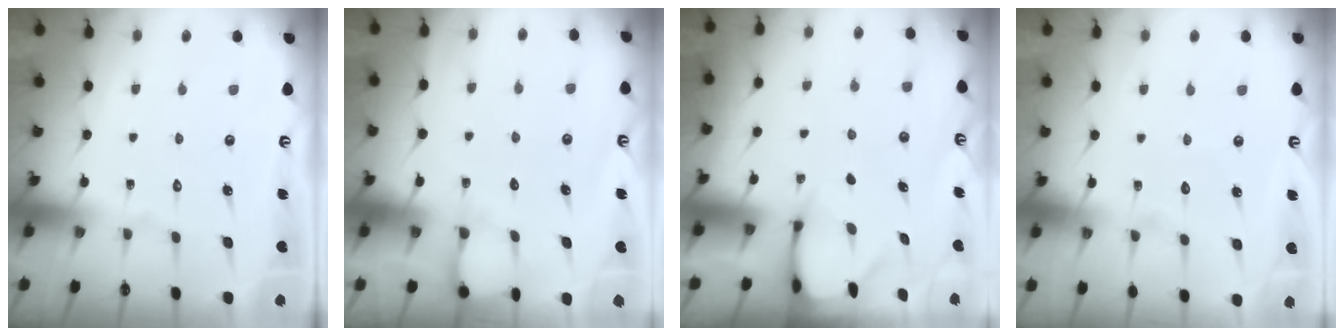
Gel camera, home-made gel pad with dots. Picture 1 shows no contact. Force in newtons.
{"total": 5.1, "press": 5.0, "slide": 0.5}
{"total": 2.4, "press": 2.4, "slide": 0.3}
{"total": 2.6, "press": 2.5, "slide": 0.2}